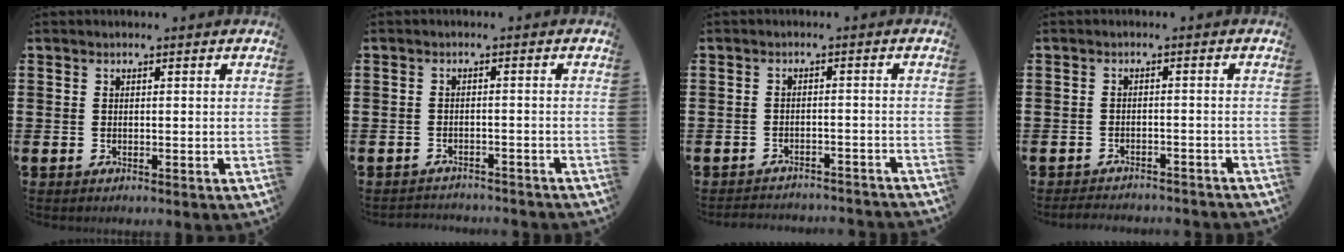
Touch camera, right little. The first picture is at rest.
{"total": 1.6, "force": [-1.6, 0.0, -0.2], "torque": [-0.002, 0.003, -0.036]}
{"total": 2.1, "force": [-2.1, -0.1, -0.2], "torque": [-0.002, 0.004, -0.046]}
{"total": 2.0, "force": [-2.0, 0.0, 0.0], "torque": [-0.004, 0.003, -0.041]}